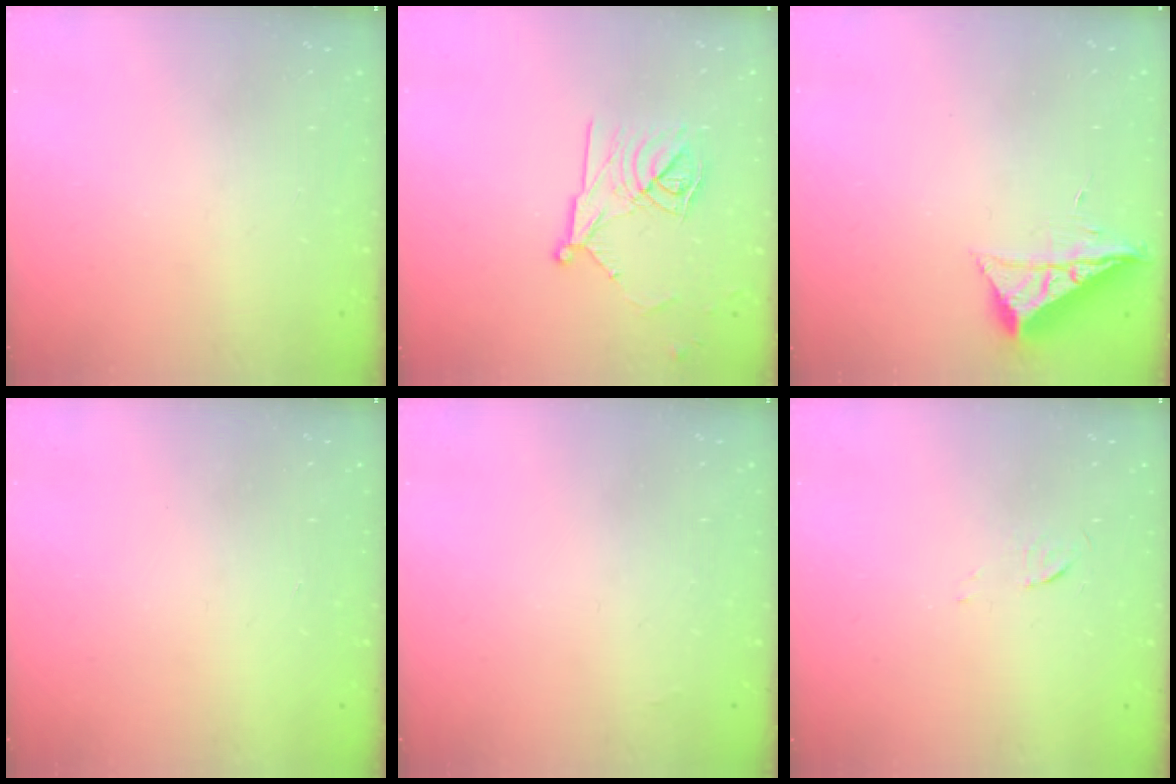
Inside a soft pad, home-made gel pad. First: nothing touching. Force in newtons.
{"total": 13.5, "press": 13.5, "slide": 0.2}
{"total": 7.4, "press": 7.4, "slide": 0.3}
{"total": 1.5, "press": 1.5, "slide": 0.1}
{"total": 1.3, "press": 1.3, "slide": 0.2}
{"total": 3.6, "press": 3.6, "slide": 0.3}